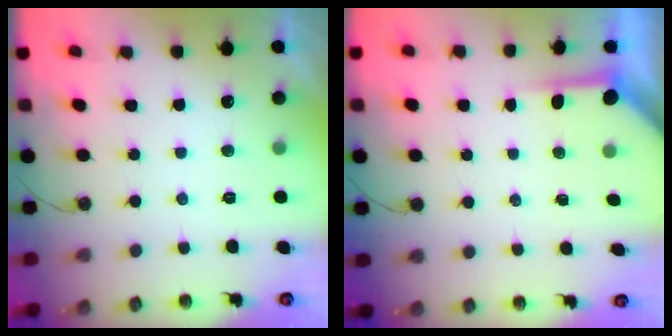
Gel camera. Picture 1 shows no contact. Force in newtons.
{"total": 3.9, "press": 3.9, "slide": 0.3}